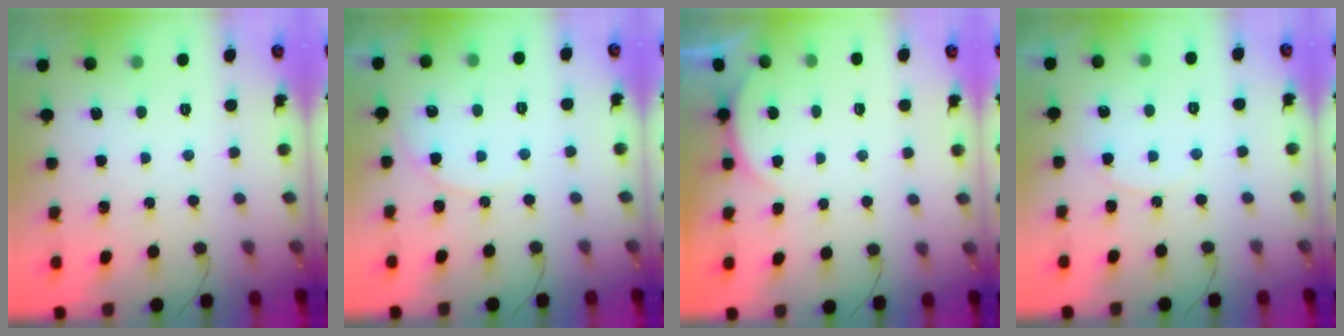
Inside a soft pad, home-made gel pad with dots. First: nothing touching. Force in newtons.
{"total": 6.0, "press": 6.0, "slide": 0.5}
{"total": 2.3, "press": 2.3, "slide": 0.5}
{"total": 4.4, "press": 4.4, "slide": 0.4}